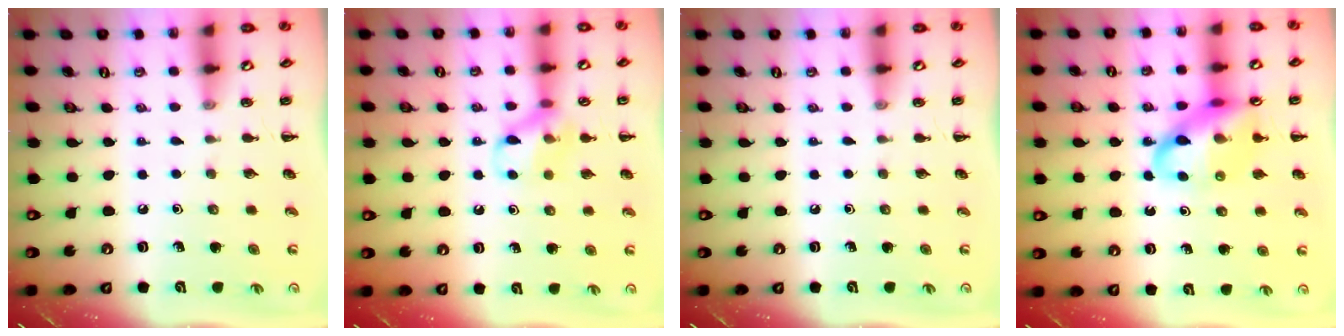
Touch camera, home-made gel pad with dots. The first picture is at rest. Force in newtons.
{"total": 10.9, "press": 10.8, "slide": 1.3}
{"total": 0.0}
{"total": 15.2, "press": 14.9, "slide": 2.8}